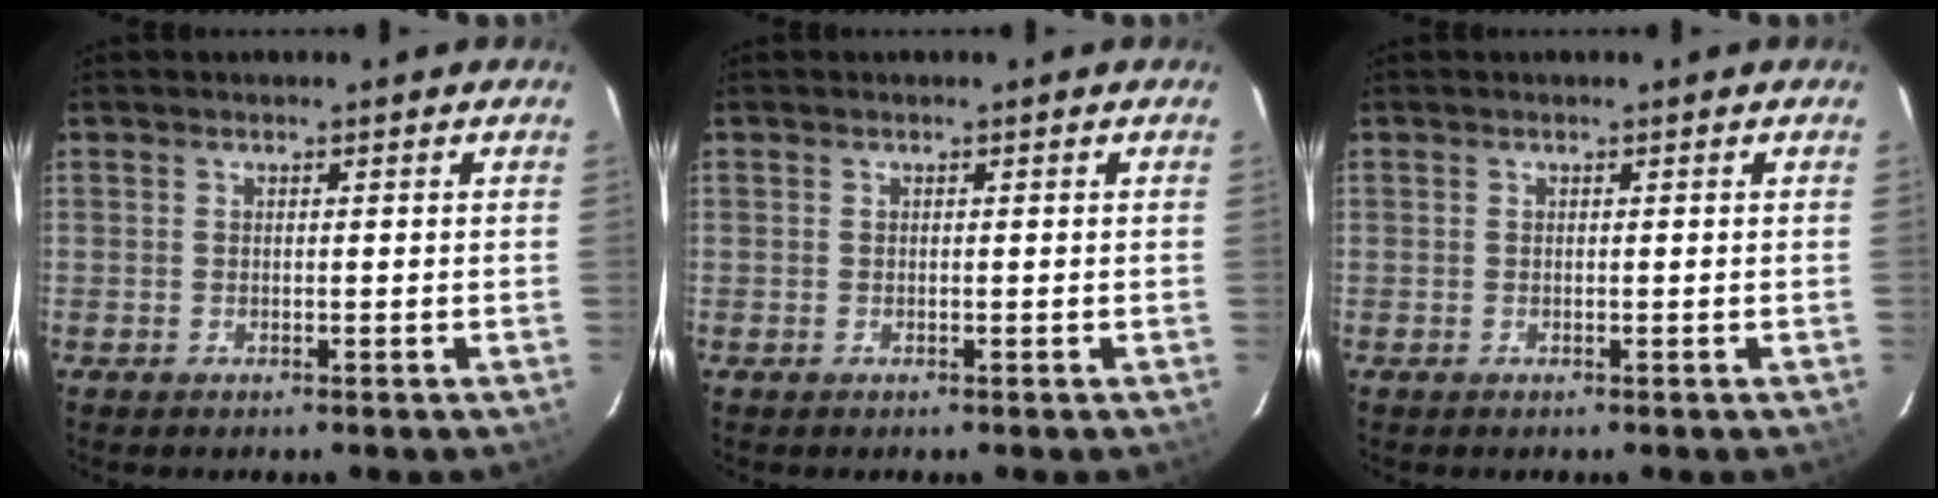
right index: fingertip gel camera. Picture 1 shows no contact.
{"total": 0.0}
{"total": 0.0}